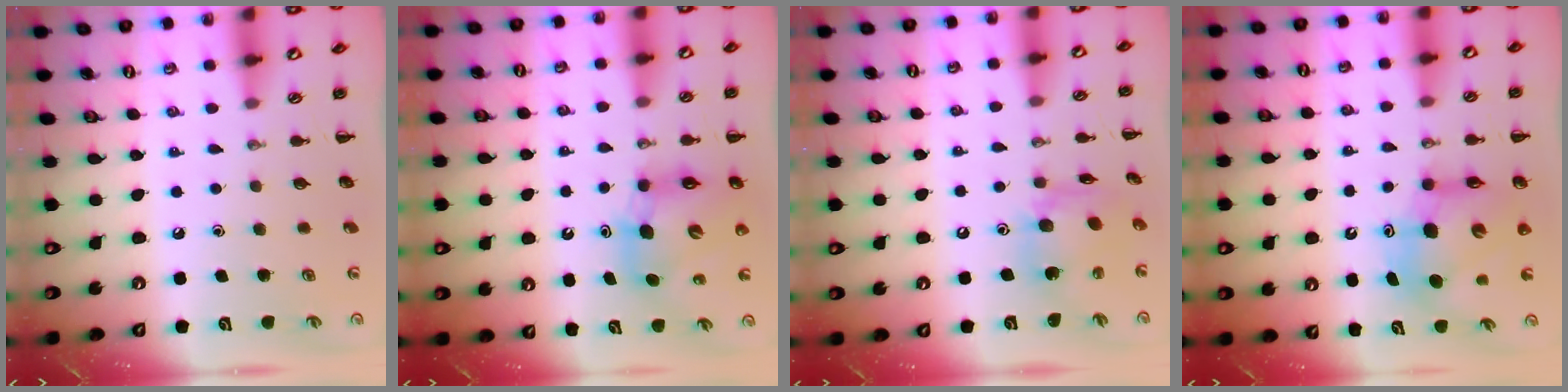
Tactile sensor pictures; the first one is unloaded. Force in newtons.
{"total": 9.5, "press": 9.2, "slide": 2.4}
{"total": 11.4, "press": 11.3, "slide": 0.9}
{"total": 9.0, "press": 8.6, "slide": 2.7}